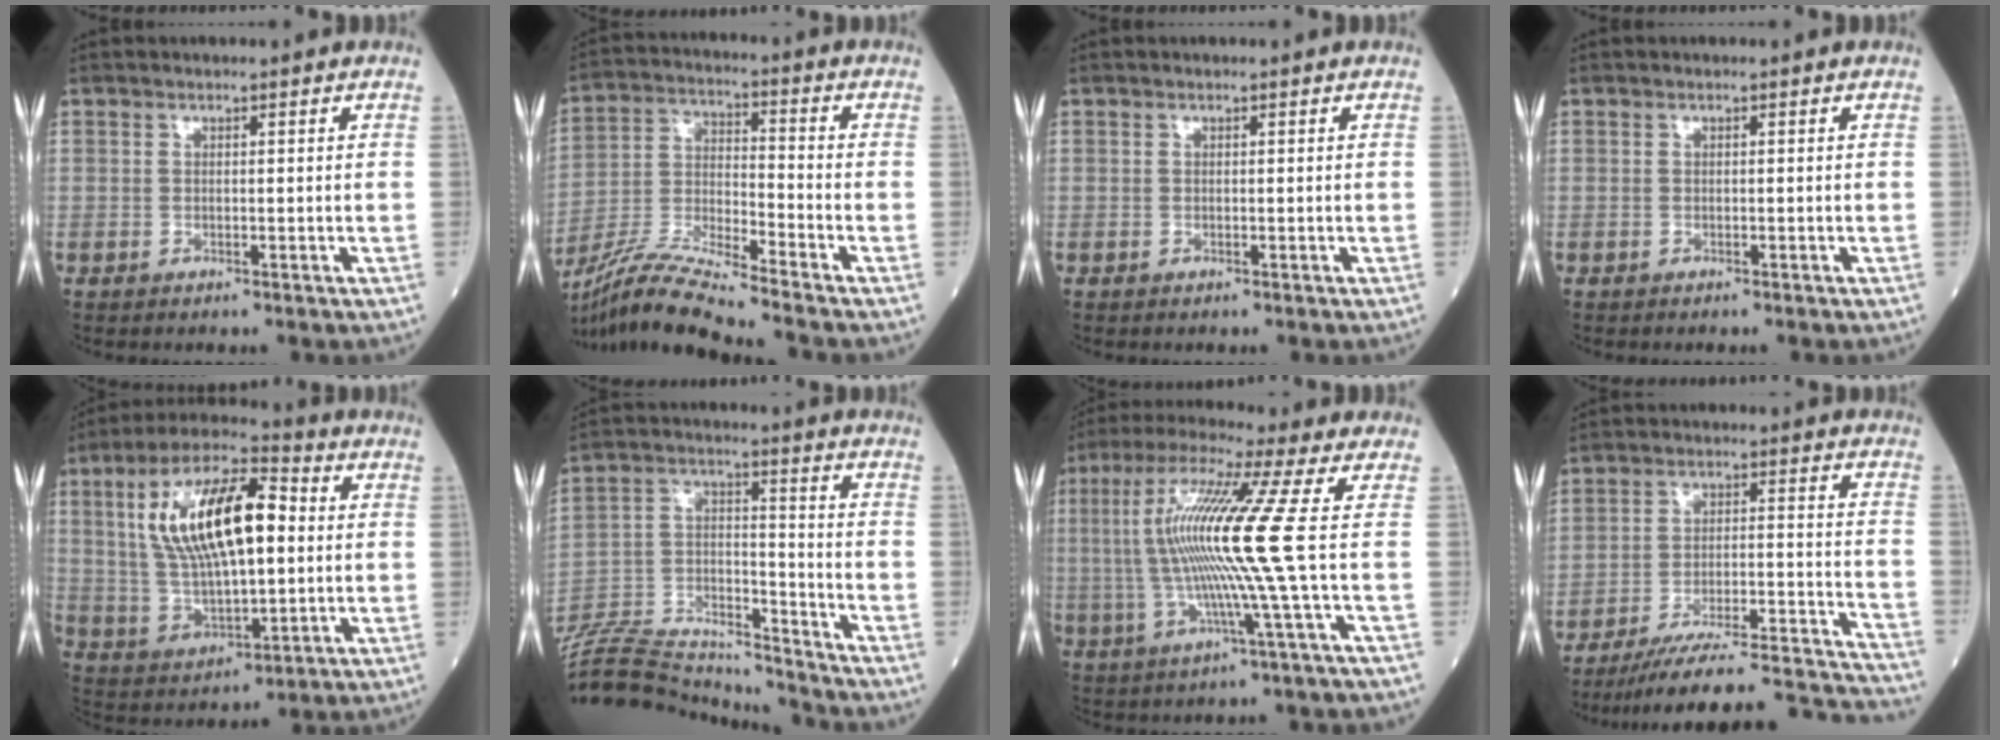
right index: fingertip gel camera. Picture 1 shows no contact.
{"total": 12.8, "force": [-11.6, -1.7, 5.3], "torque": [-0.107, -0.011, -0.218]}
{"total": 0.0}
{"total": 0.0}
{"total": 17.9, "force": [3.5, 6.2, 16.4], "torque": [-0.320, 0.027, 0.064]}
{"total": 21.5, "force": [-20.6, 3.5, 5.3], "torque": [-0.141, 0.013, -0.337]}
{"total": 14.5, "force": [0.6, -2.2, 14.3], "torque": [-0.288, 0.003, 0.006]}
{"total": 23.1, "force": [-21.9, 0.6, 7.4], "torque": [-0.059, 0.008, -0.306]}